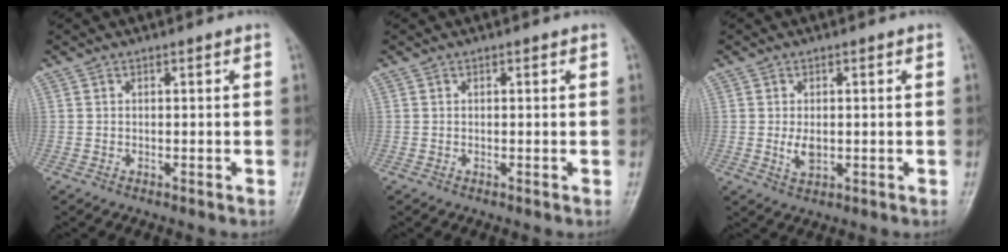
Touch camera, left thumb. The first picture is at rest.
{"total": 0.6, "force": [0.3, 0.4, 0.3], "torque": [0.001, 0.000, 0.001]}
{"total": 3.5, "force": [-0.1, 2.3, 2.7], "torque": [-0.041, -0.006, 0.000]}